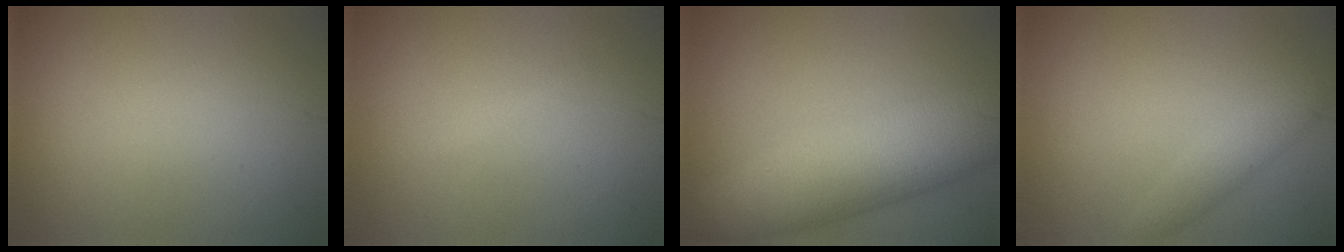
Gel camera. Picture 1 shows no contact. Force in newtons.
{"total": 0.5, "press": 0.5, "slide": 0.0}
{"total": 8.6, "press": 8.6, "slide": 0.1}
{"total": 2.1, "press": 2.0, "slide": 0.2}